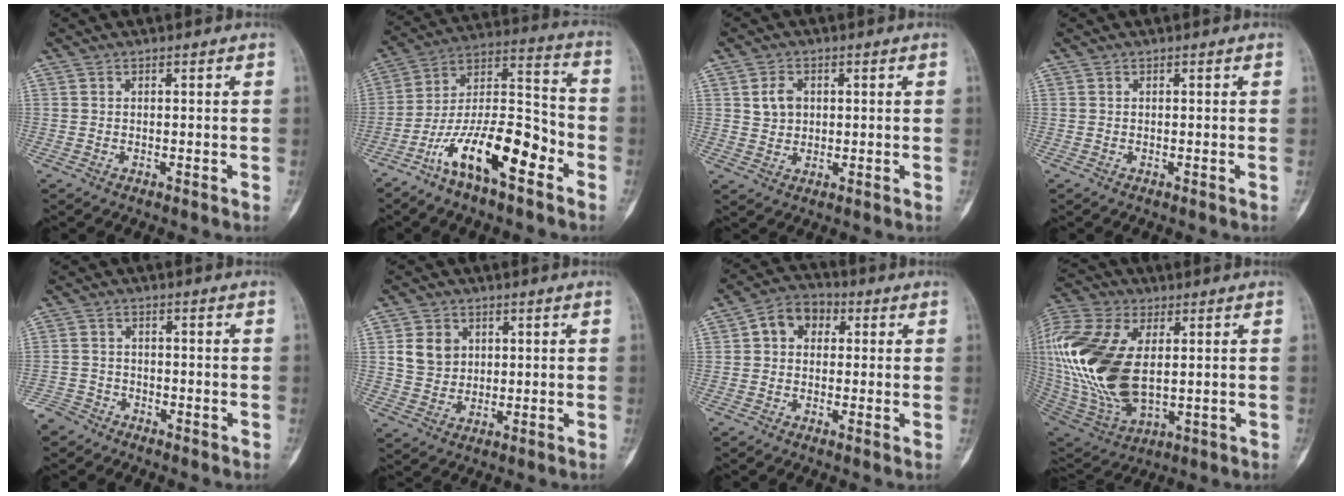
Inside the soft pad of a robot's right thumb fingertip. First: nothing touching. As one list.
[{"total": 17.5, "force": [-9.0, 6.2, 13.6], "torque": [-0.232, 0.078, -0.163]}, {"total": 4.1, "force": [1.1, 3.3, 2.2], "torque": [-0.024, -0.003, 0.021]}, {"total": 0.0}, {"total": 4.5, "force": [-3.6, 2.7, 0.4], "torque": [0.001, 0.011, -0.076]}, {"total": 6.6, "force": [1.8, 5.6, 2.9], "torque": [-0.029, -0.008, 0.039]}, {"total": 7.3, "force": [1.3, 5.9, 4.1], "torque": [-0.039, 0.019, 0.008]}, {"total": 25.3, "force": [2.4, 14.2, 20.8], "torque": [-0.458, -0.017, 0.049]}]